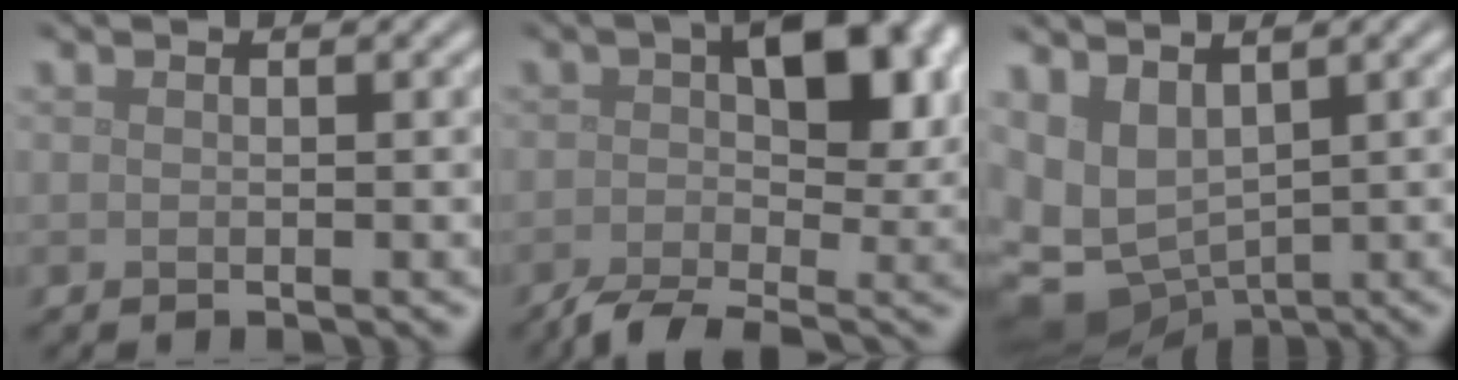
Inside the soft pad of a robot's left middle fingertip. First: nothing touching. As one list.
[{"total": 8.8, "force": [-1.8, 4.3, 7.5], "torque": [-0.115, 0.008, -0.049]}, {"total": 7.1, "force": [-0.1, 5.3, 4.7], "torque": [-0.102, -0.019, 0.026]}]